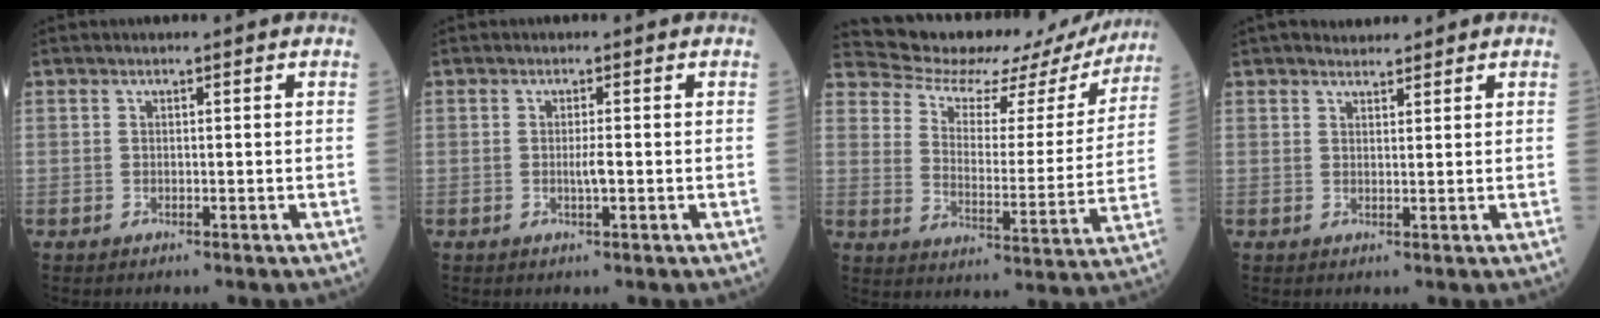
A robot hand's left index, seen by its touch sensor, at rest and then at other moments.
{"total": 1.5, "force": [-0.6, 0.0, 1.4], "torque": [-0.029, -0.006, -0.010]}
{"total": 18.6, "force": [17.4, 5.4, 3.5], "torque": [-0.041, -0.033, 0.217]}
{"total": 2.0, "force": [1.9, 0.7, 0.4], "torque": [-0.008, 0.007, 0.029]}